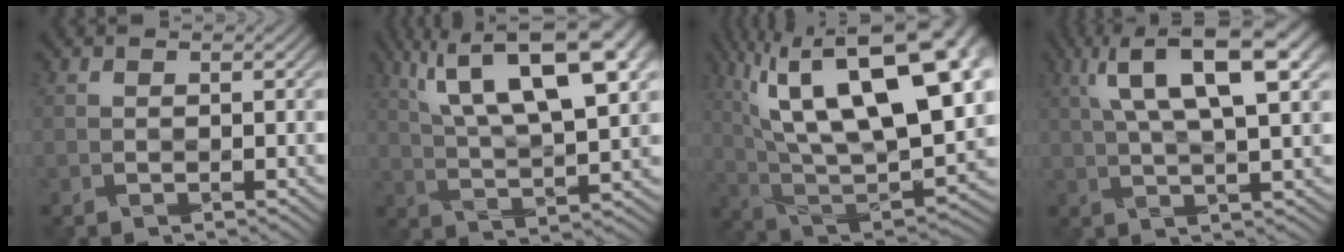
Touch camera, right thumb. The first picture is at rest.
{"total": 16.4, "force": [8.1, 5.2, 13.3], "torque": [-0.232, 0.021, 0.140]}
{"total": 21.6, "force": [8.5, 8.8, 17.8], "torque": [-0.294, 0.042, 0.144]}
{"total": 11.0, "force": [4.7, 2.7, 9.5], "torque": [-0.159, 0.015, 0.085]}